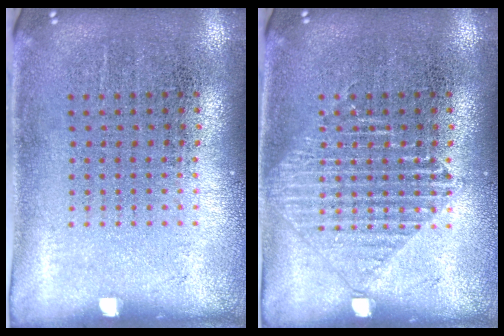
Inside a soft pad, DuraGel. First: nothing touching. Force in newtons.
{"total": 1.9, "press": 1.8, "slide": 0.4}